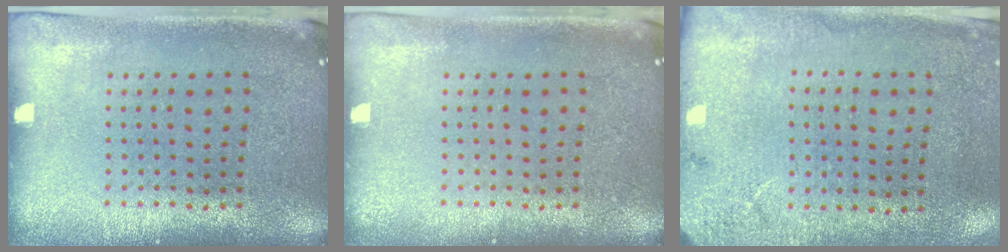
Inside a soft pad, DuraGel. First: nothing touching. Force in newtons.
{"total": 0.0}
{"total": 2.6, "press": 2.1, "slide": 1.5}